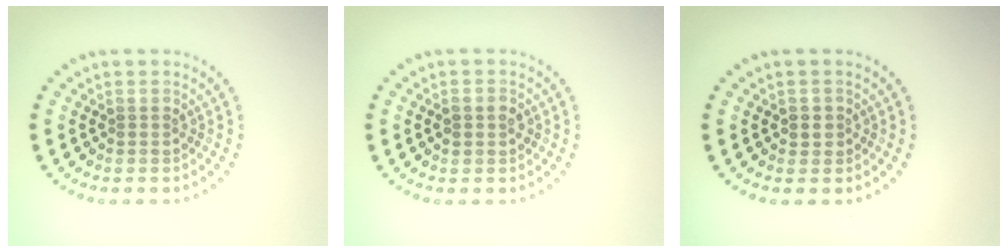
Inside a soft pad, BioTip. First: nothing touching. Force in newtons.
{"total": 2.0, "press": 2.0, "slide": 0.0}
{"total": 1.0, "press": 0.9, "slide": 0.5}